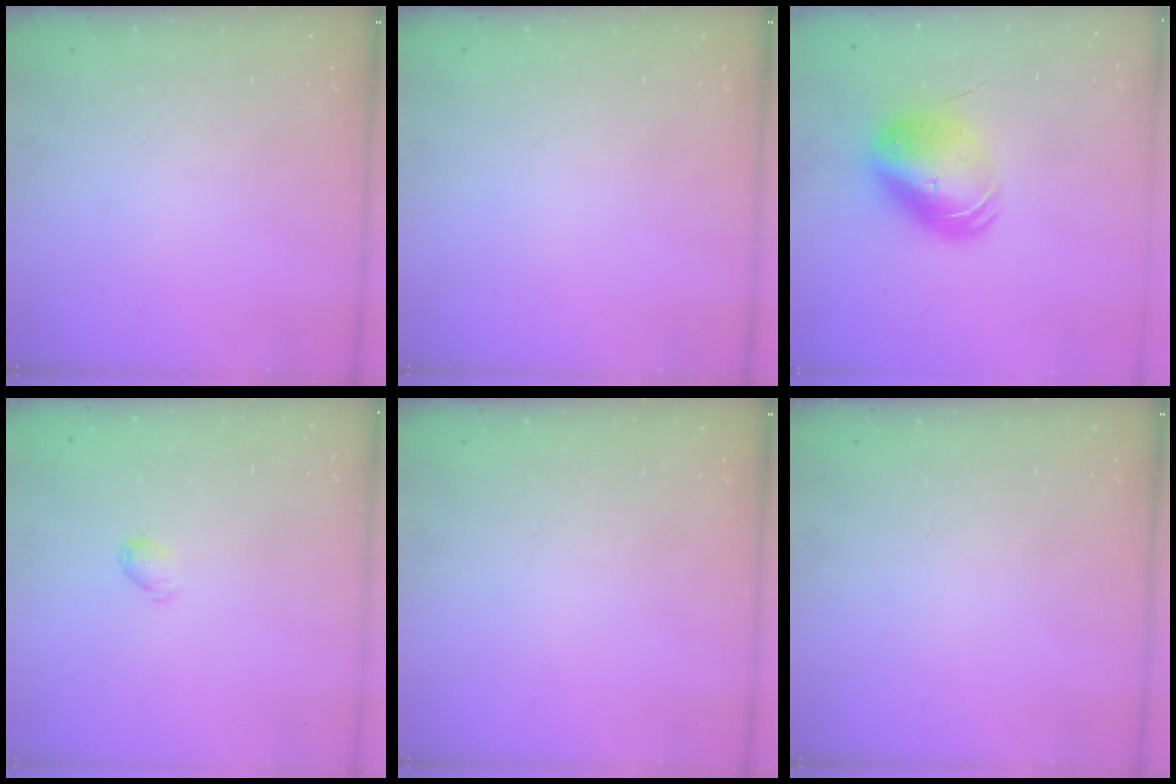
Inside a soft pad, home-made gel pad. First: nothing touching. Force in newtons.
{"total": 0.0}
{"total": 11.1, "press": 10.9, "slide": 2.1}
{"total": 4.4, "press": 4.4, "slide": 0.7}
{"total": 0.0}
{"total": 0.0}